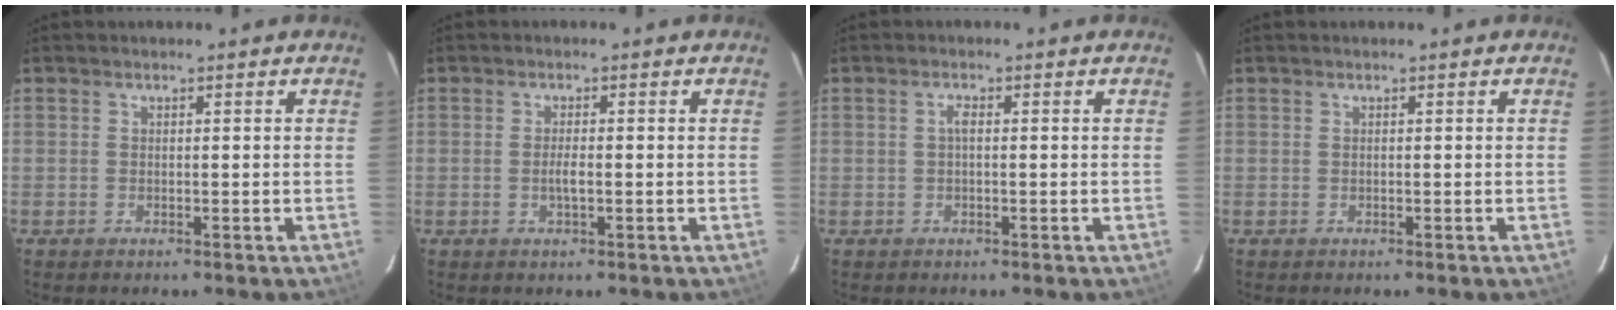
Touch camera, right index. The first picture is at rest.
{"total": 1.9, "force": [-0.4, 0.4, 1.8], "torque": [-0.036, -0.003, -0.008]}
{"total": 1.2, "force": [0.0, 0.5, 1.2], "torque": [-0.023, 0.006, -0.002]}
{"total": 0.0}